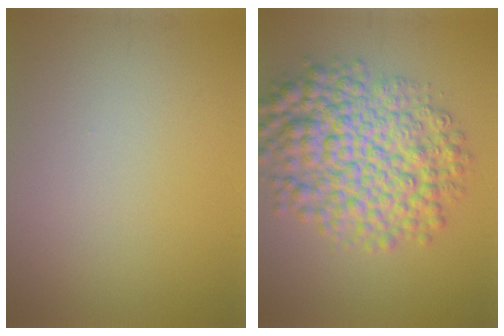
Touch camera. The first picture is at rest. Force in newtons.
{"total": 9.1, "press": 9.1, "slide": 0.2}